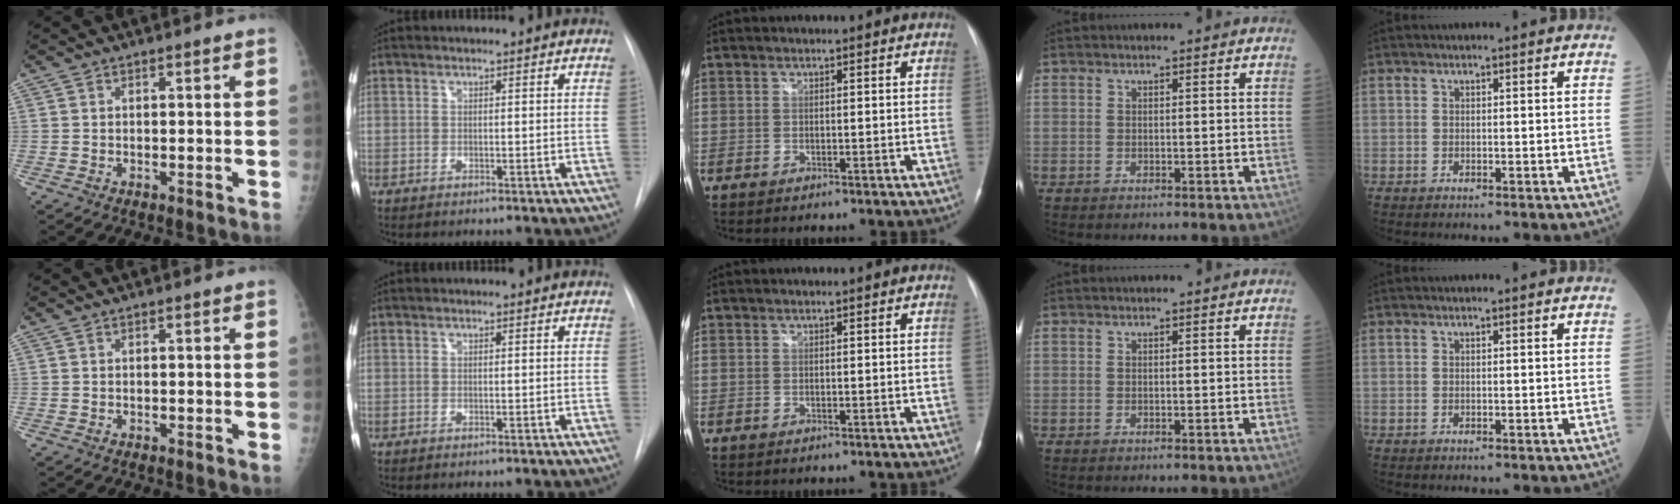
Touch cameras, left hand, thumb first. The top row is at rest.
{}